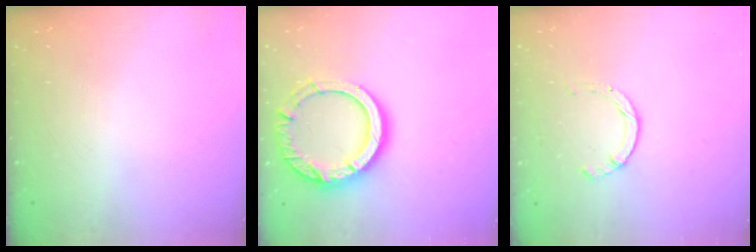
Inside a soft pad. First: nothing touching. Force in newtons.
{"total": 16.7, "press": 16.7, "slide": 1.4}
{"total": 1.7, "press": 1.7, "slide": 0.2}